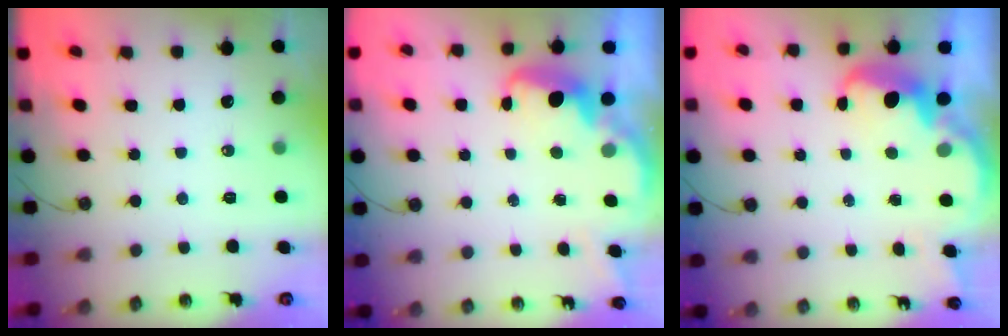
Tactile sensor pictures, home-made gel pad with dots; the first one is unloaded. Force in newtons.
{"total": 2.6, "press": 2.6, "slide": 0.4}
{"total": 4.8, "press": 4.7, "slide": 0.7}